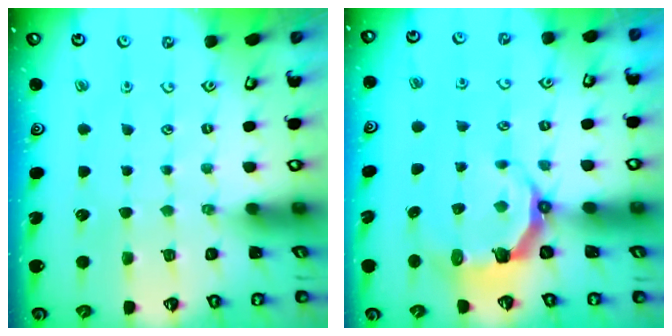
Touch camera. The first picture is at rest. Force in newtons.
{"total": 5.3, "press": 3.5, "slide": 4.0}